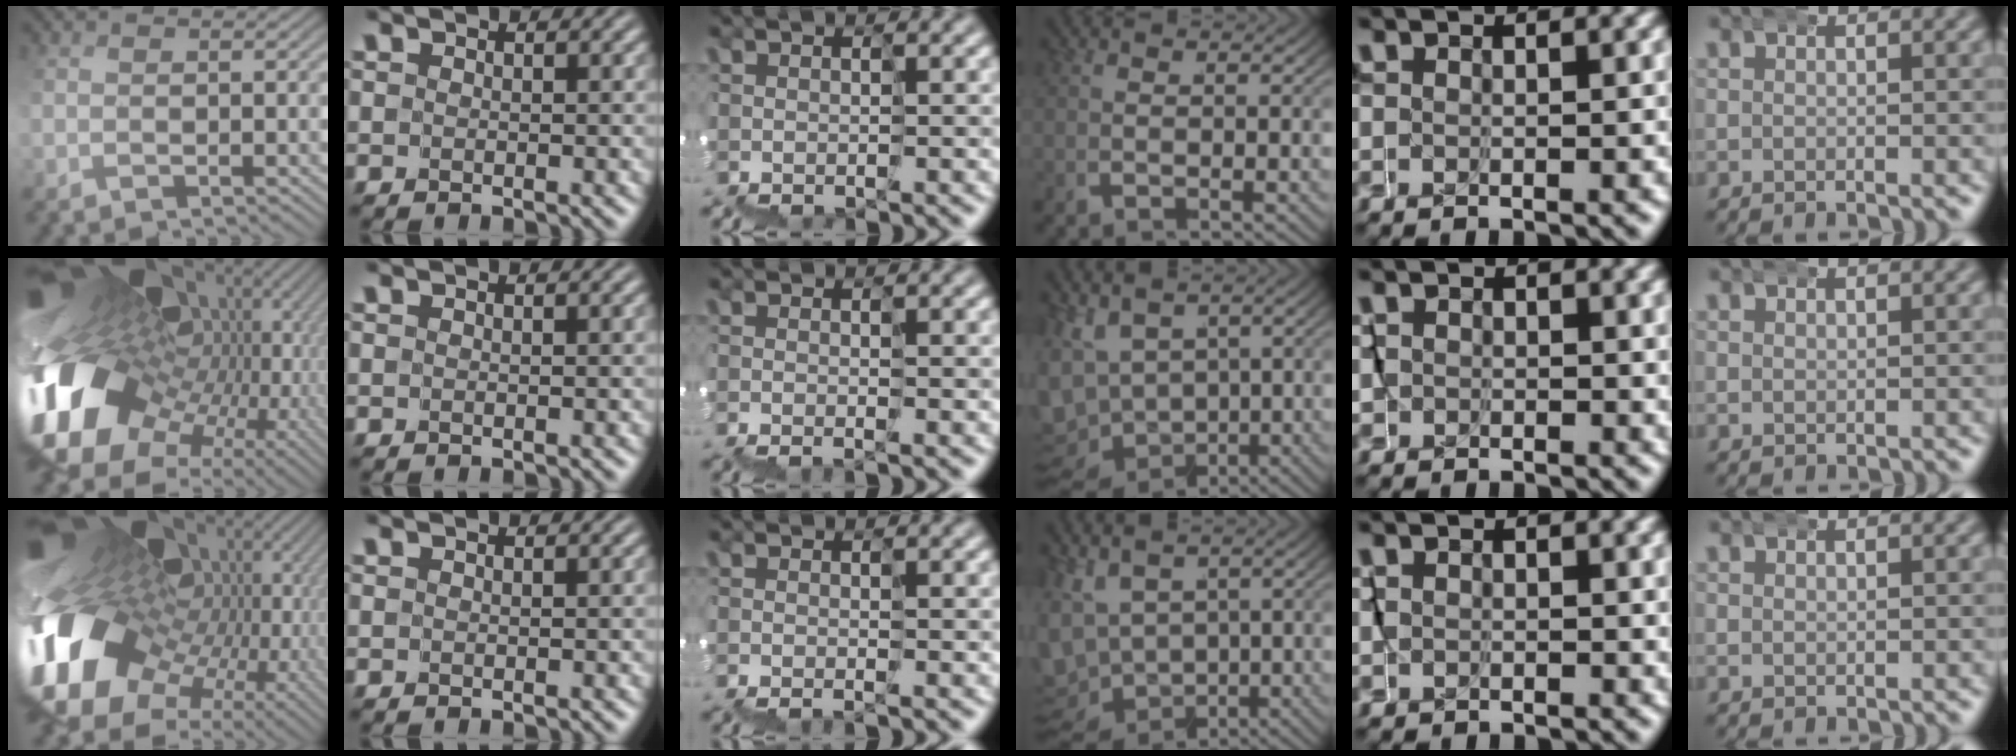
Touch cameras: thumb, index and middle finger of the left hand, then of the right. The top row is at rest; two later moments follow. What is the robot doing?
{"motion": "wrap", "object": "ethernet cable"}